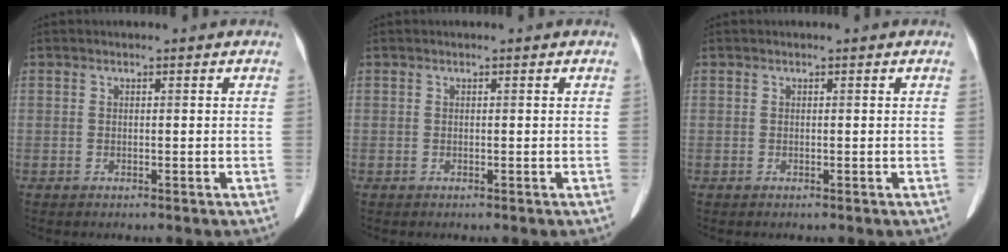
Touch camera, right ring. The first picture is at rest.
{"total": 0.0}
{"total": 0.0}